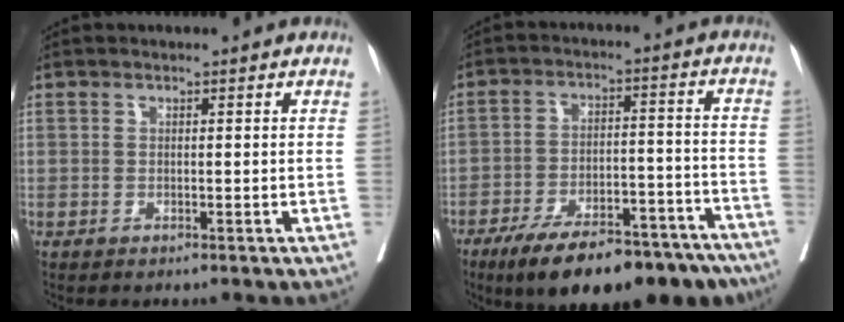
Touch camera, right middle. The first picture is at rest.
{"total": 20.1, "force": [-15.6, 6.1, 11.1], "torque": [-0.124, 0.017, -0.230]}